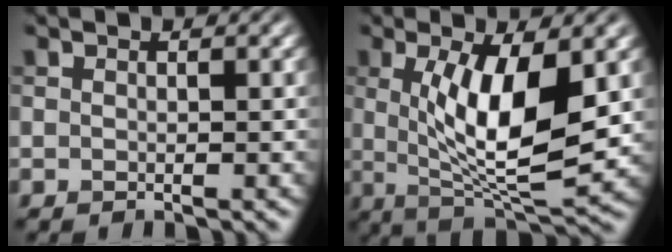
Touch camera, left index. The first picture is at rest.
{"total": 9.0, "force": [1.2, 2.9, 8.4], "torque": [-0.145, -0.016, 0.025]}